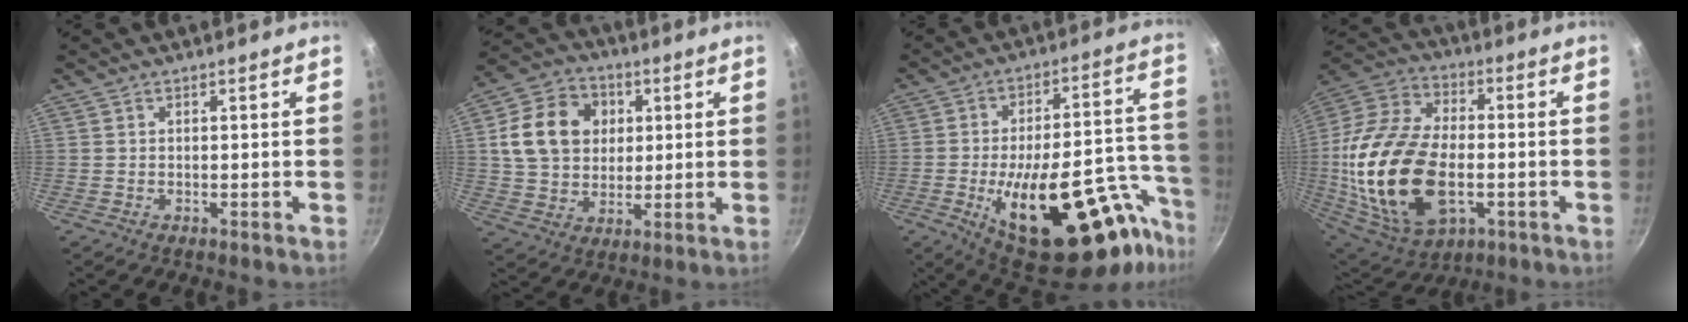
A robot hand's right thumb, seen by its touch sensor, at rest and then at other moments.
{"total": 15.1, "force": [3.3, 12.2, 8.2], "torque": [-0.122, 0.005, 0.053]}
{"total": 29.9, "force": [-14.7, 12.0, 23.1], "torque": [-0.260, 0.064, -0.205]}
{"total": 27.1, "force": [-3.8, 16.1, 21.5], "torque": [-0.429, 0.018, -0.063]}